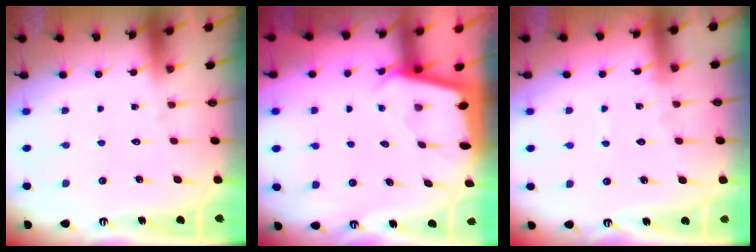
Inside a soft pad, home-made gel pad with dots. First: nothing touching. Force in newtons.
{"total": 2.0, "press": 2.0, "slide": 0.2}
{"total": 4.0, "press": 3.9, "slide": 0.6}